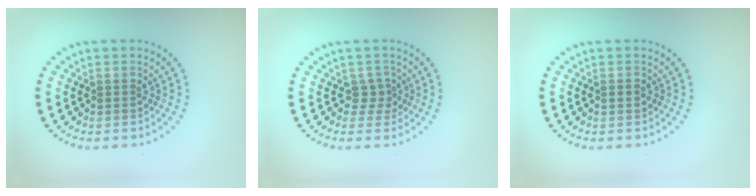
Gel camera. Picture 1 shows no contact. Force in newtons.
{"total": 1.7, "press": 1.1, "slide": 1.2}
{"total": 1.0, "press": 1.0, "slide": 0.0}